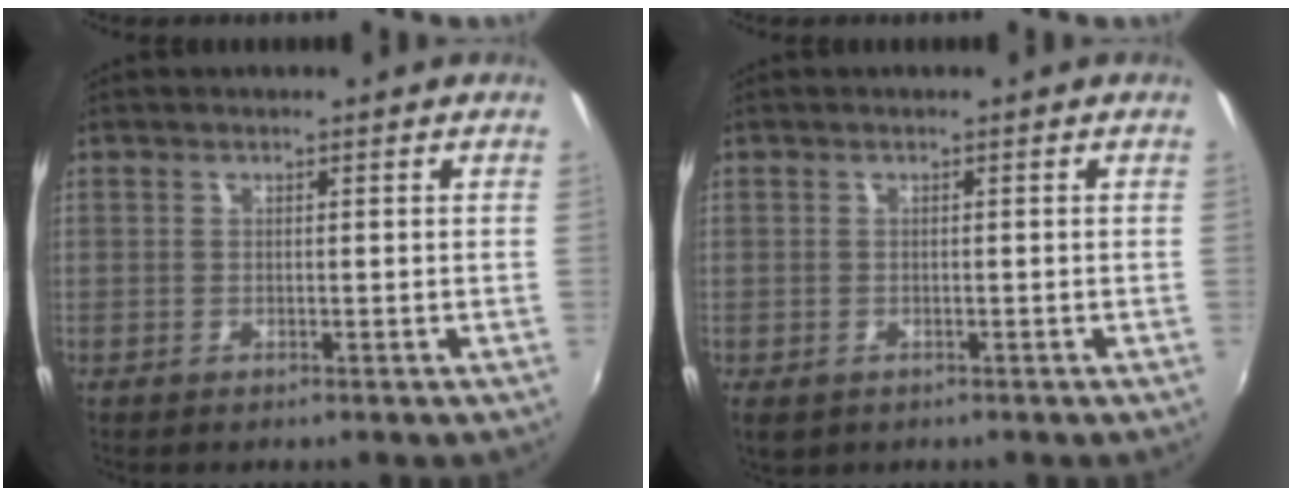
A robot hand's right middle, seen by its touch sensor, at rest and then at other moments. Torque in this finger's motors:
{"motor_torque": [0.51, -0.42, 0.11, 0.02]}